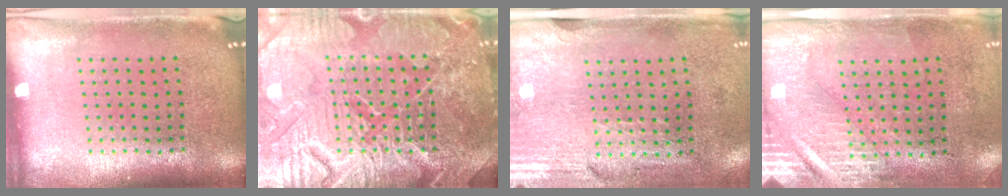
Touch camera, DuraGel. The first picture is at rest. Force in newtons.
{"total": 7.9, "press": 7.8, "slide": 0.9}
{"total": 2.9, "press": 2.5, "slide": 1.5}
{"total": 2.9, "press": 2.5, "slide": 1.5}